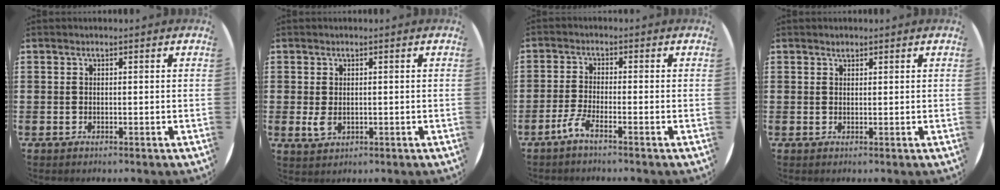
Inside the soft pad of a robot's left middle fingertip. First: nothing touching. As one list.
[{"total": 1.7, "force": [0.0, 1.0, 1.4], "torque": [-0.028, 0.003, 0.000]}, {"total": 2.6, "force": [-1.8, -0.2, 1.8], "torque": [-0.046, -0.006, -0.039]}, {"total": 0.7, "force": [0.6, 0.3, 0.1], "torque": [0.005, -0.001, 0.010]}]